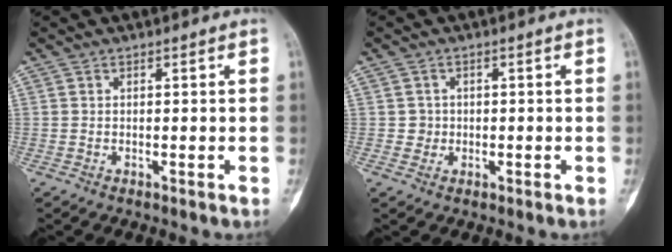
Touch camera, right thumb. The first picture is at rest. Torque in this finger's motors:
{"motor_torque": [0.33, 0.12, 0.50, 0.08, -0.03]}